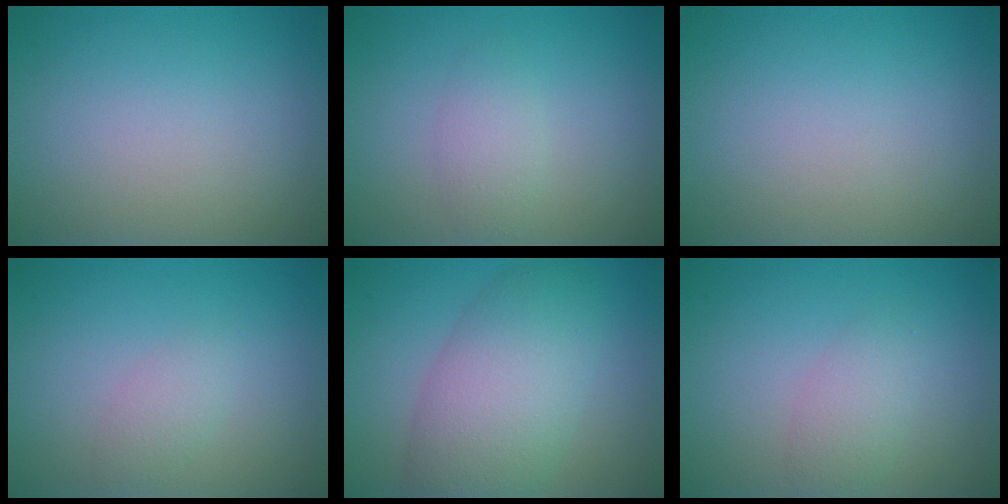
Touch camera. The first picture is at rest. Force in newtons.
{"total": 1.8, "press": 1.8, "slide": 0.1}
{"total": 0.0}
{"total": 1.4, "press": 1.4, "slide": 0.1}
{"total": 7.5, "press": 7.5, "slide": 0.3}
{"total": 2.1, "press": 2.1, "slide": 0.1}